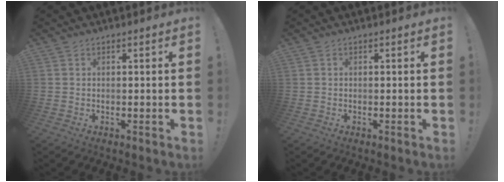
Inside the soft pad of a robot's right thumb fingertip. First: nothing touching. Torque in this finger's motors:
{"motor_torque": [0.45, -0.26, 0.12, -0.40, 0.00]}